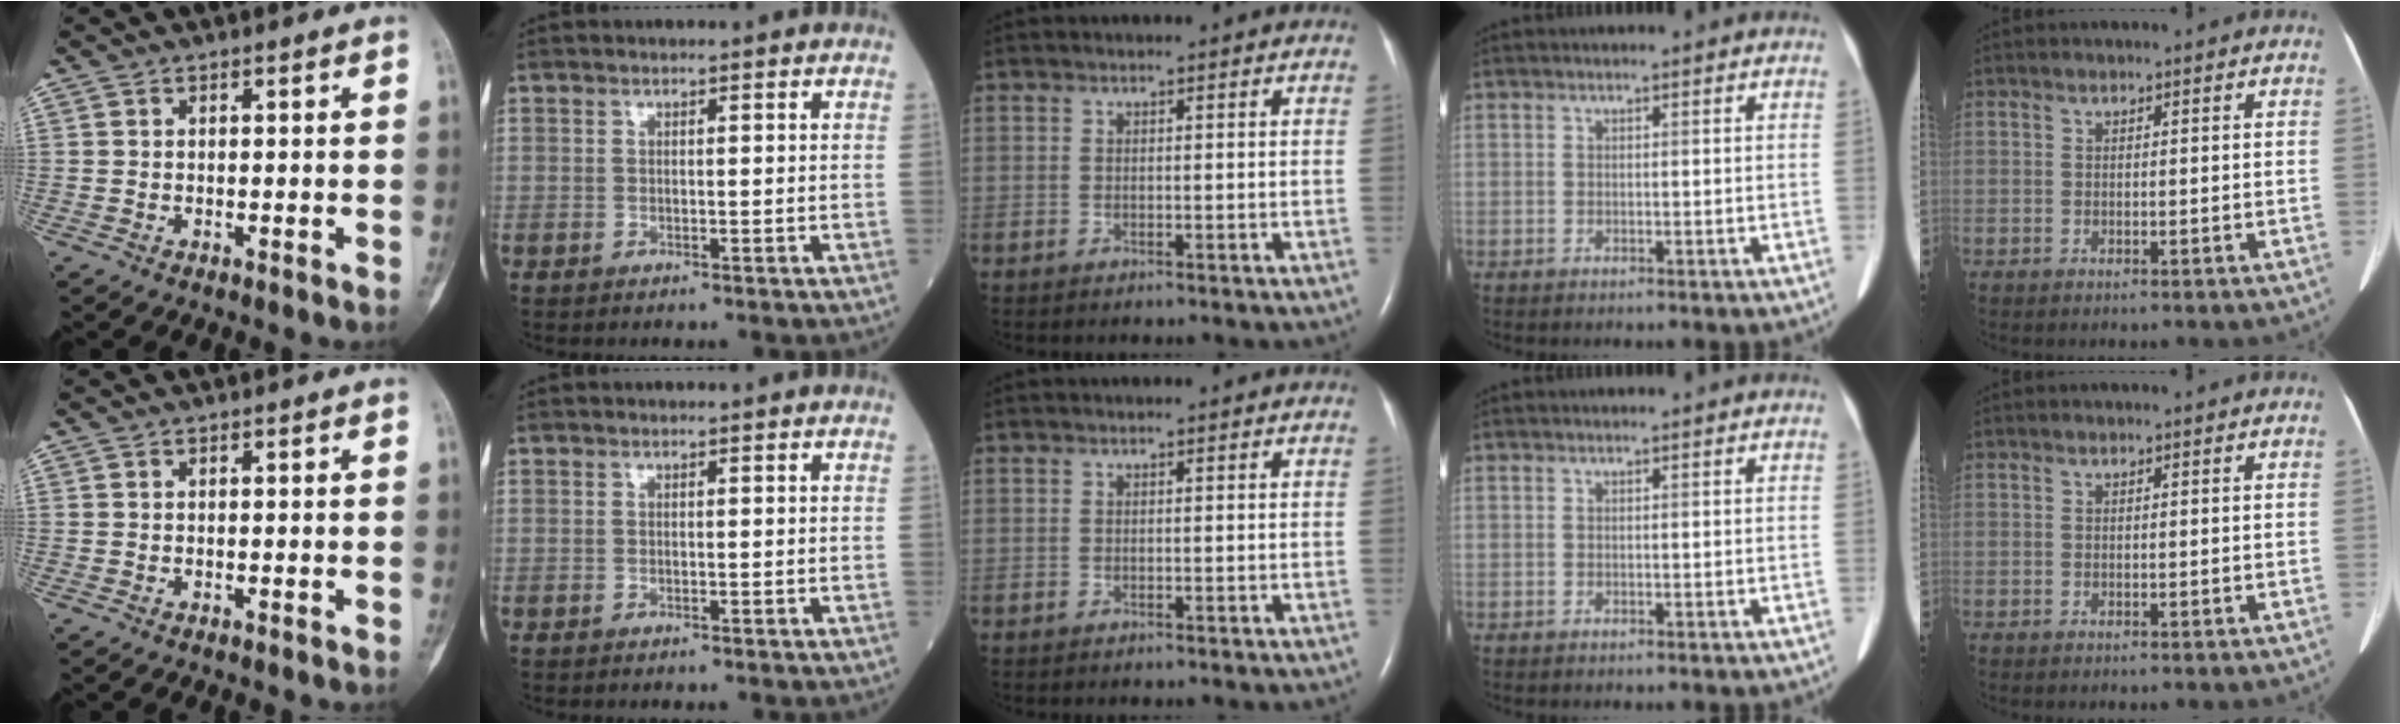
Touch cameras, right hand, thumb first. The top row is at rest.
{}